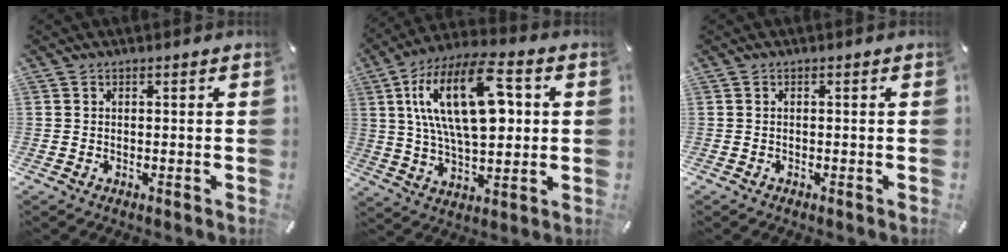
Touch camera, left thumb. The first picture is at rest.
{"total": 21.5, "force": [5.7, 10.7, 17.8], "torque": [-0.337, 0.001, 0.087]}
{"total": 0.0}